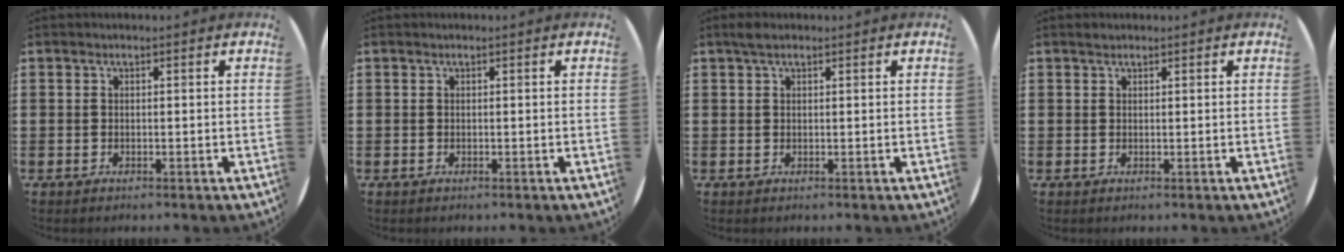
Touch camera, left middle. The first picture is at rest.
{"total": 0.0}
{"total": 1.4, "force": [1.0, 0.6, 0.7], "torque": [-0.015, 0.006, 0.017]}
{"total": 0.5, "force": [0.5, 0.2, 0.0], "torque": [-0.001, 0.003, 0.009]}